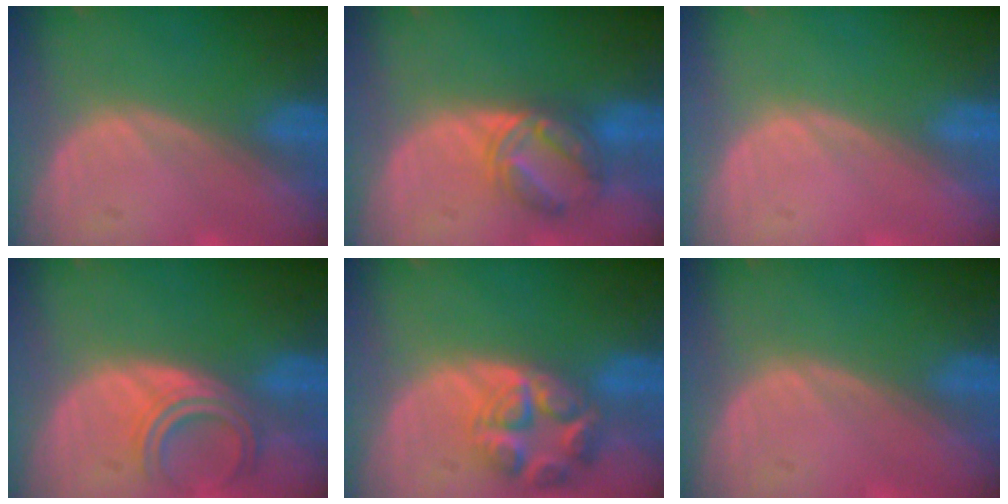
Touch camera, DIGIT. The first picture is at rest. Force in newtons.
{"total": 6.0, "press": 5.9, "slide": 1.2}
{"total": 0.0}
{"total": 4.5, "press": 4.5, "slide": 0.7}
{"total": 7.6, "press": 6.7, "slide": 3.6}
{"total": 0.0}